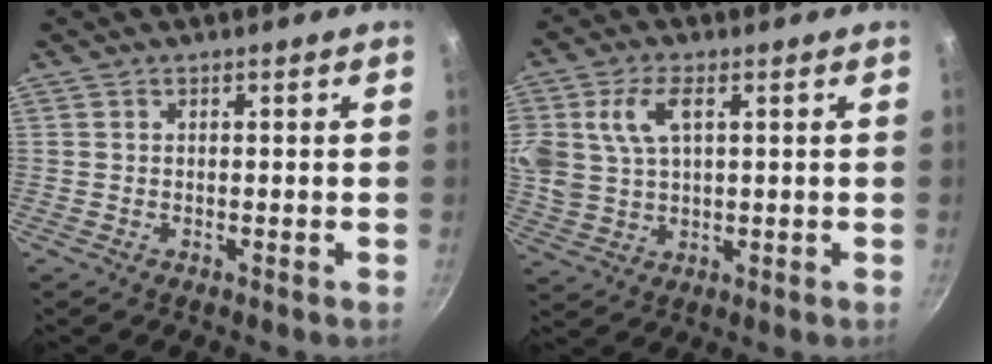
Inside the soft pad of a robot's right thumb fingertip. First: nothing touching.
{"total": 10.5, "force": [3.3, 6.3, 7.7], "torque": [-0.153, 0.006, 0.066]}